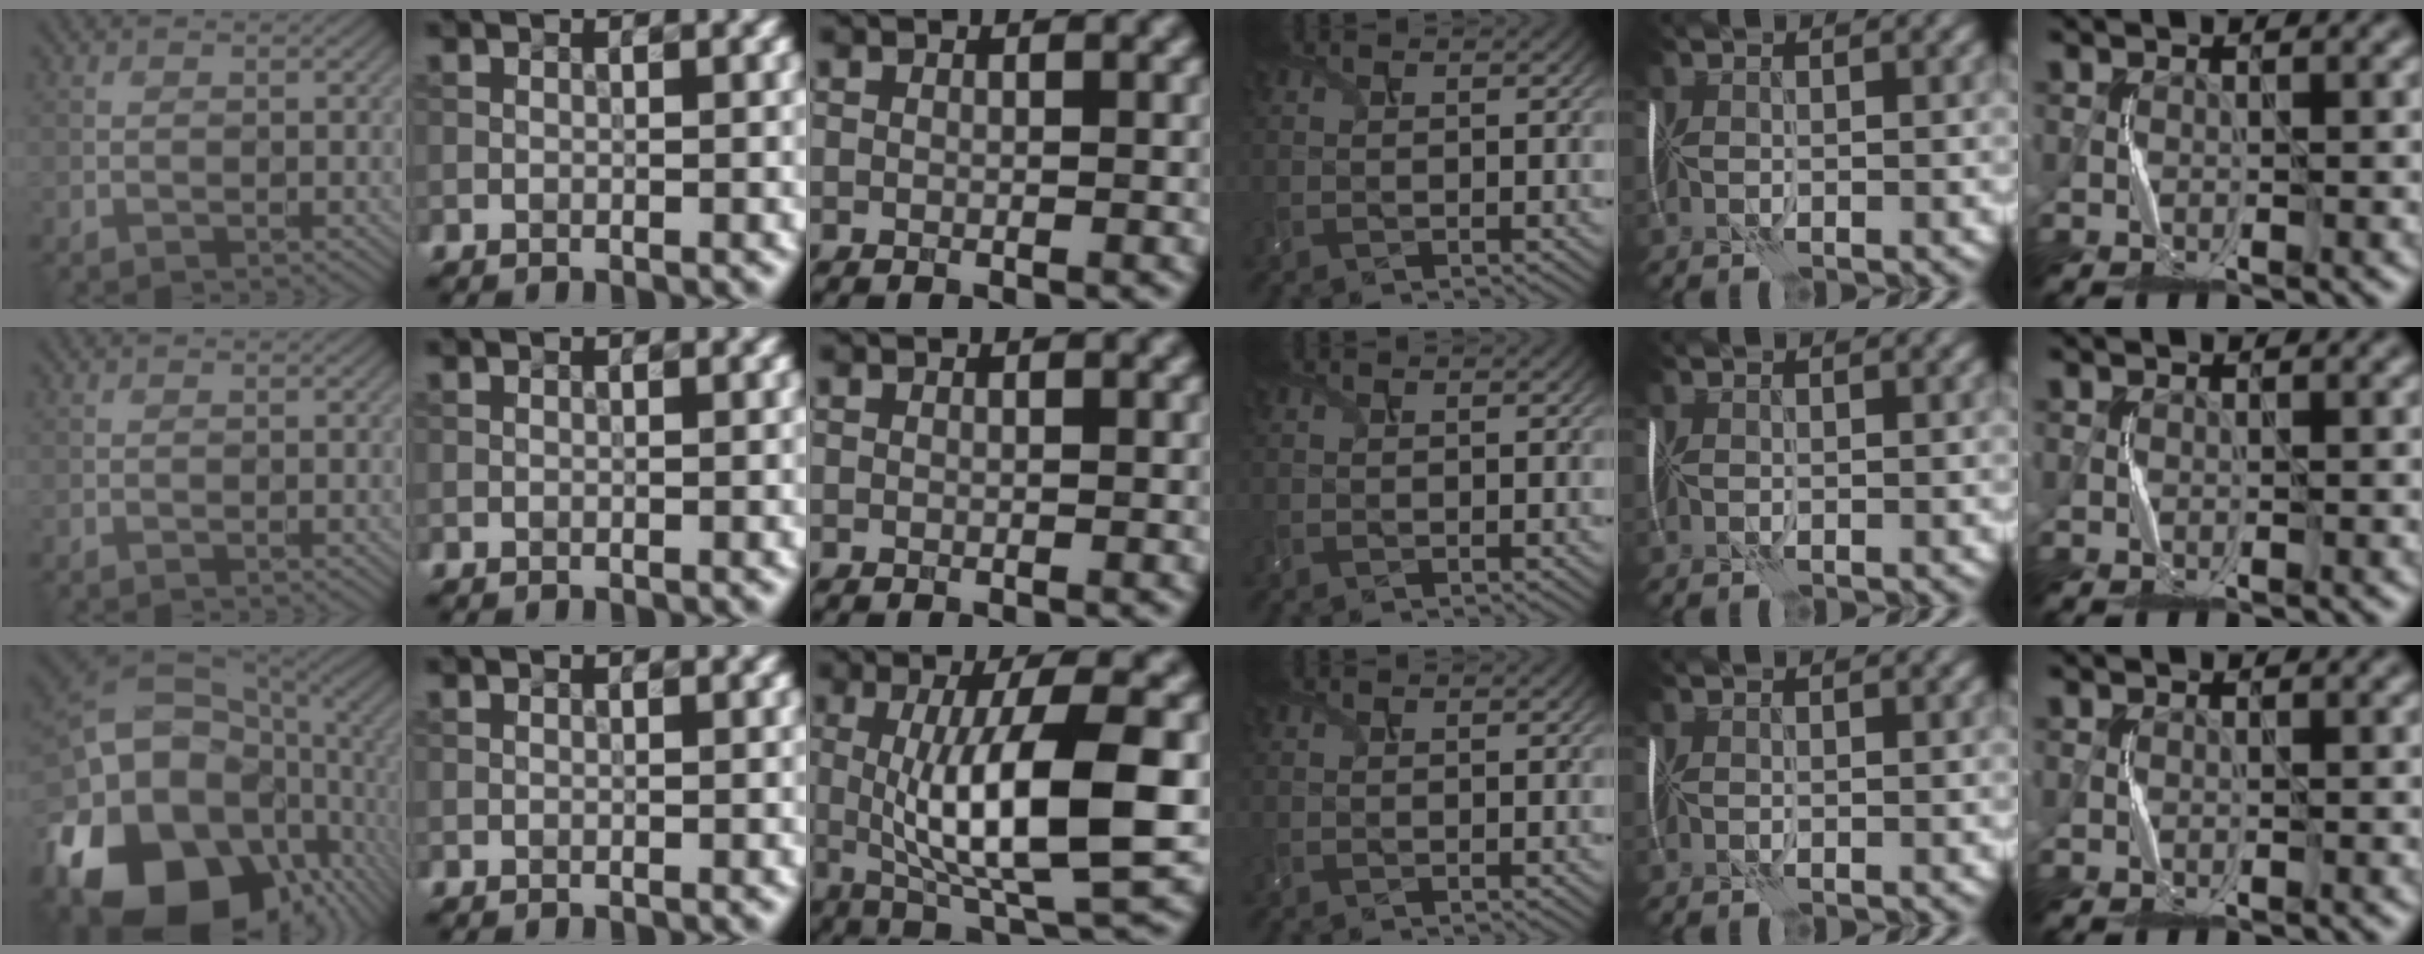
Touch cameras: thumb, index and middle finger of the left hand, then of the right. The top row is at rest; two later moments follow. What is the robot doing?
{"motion": "shake", "object": "handbell"}